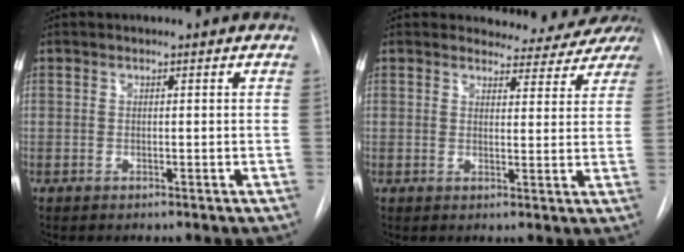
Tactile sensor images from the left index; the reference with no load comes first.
{"total": 7.3, "force": [7.0, 1.9, 0.2], "torque": [0.015, -0.012, 0.063]}